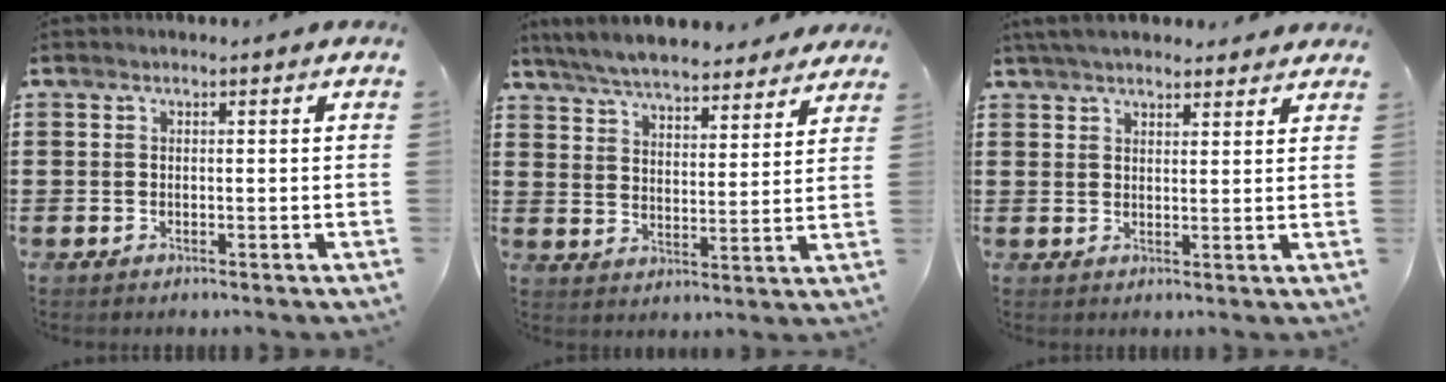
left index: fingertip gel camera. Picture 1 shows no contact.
{"total": 6.7, "force": [6.4, 0.7, 1.6], "torque": [-0.058, -0.028, 0.116]}
{"total": 4.2, "force": [3.8, 0.9, 1.4], "torque": [-0.037, -0.003, 0.073]}